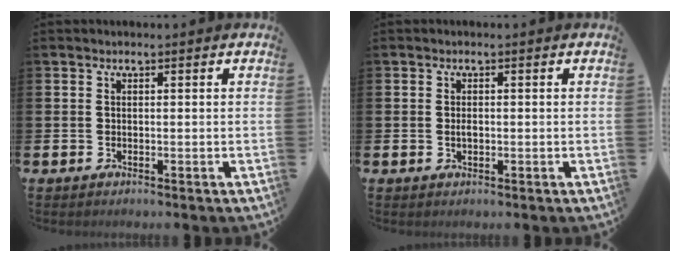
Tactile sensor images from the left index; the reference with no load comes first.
{"total": 1.0, "force": [-0.1, 0.5, 0.8], "torque": [-0.016, 0.004, -0.003]}